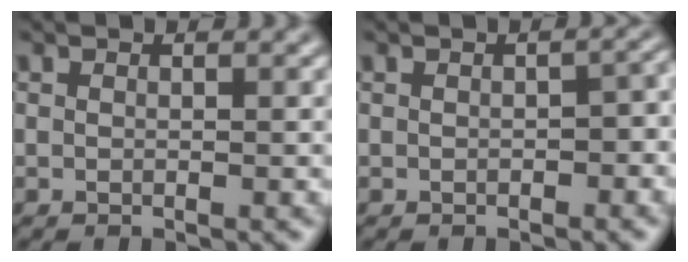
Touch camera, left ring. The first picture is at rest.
{"total": 2.0, "force": [-0.4, 1.0, 1.7], "torque": [-0.022, 0.001, -0.006]}